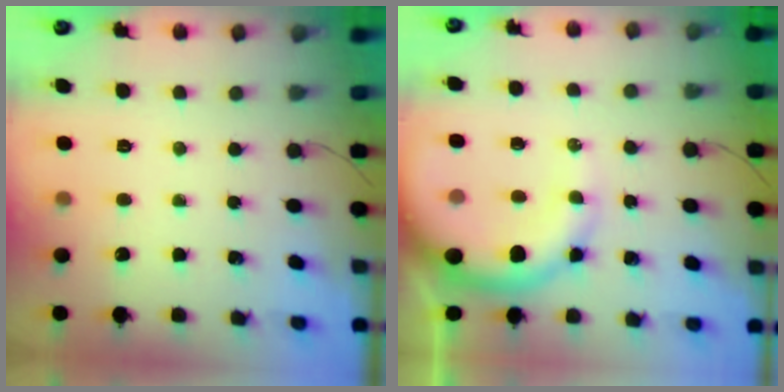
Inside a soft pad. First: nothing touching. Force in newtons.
{"total": 12.3, "press": 12.1, "slide": 2.2}